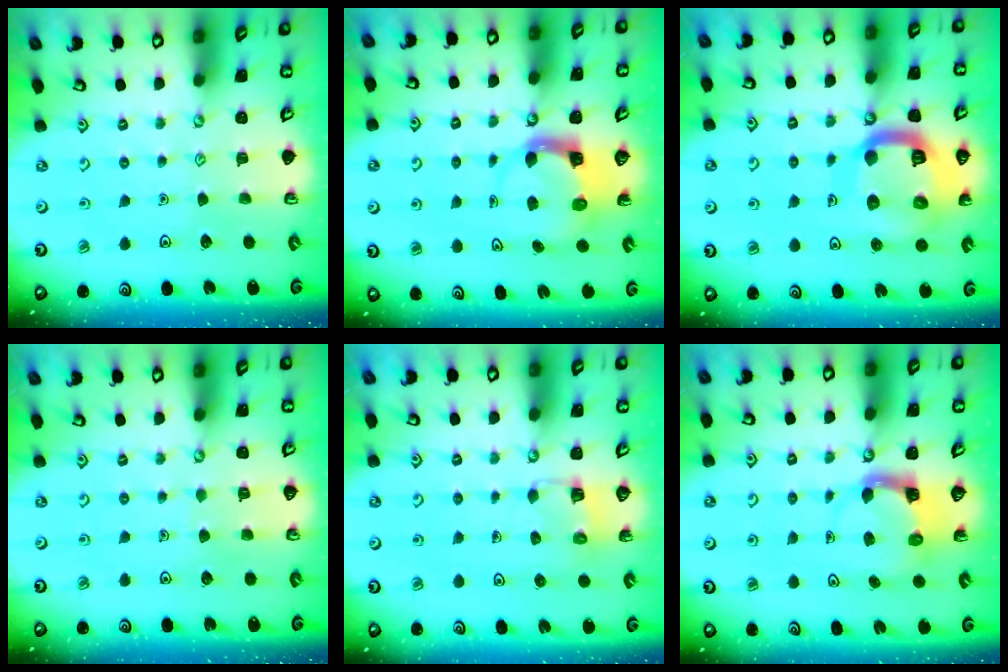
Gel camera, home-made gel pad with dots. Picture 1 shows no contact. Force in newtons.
{"total": 3.8, "press": 3.7, "slide": 0.5}
{"total": 19.0, "press": 18.9, "slide": 2.2}
{"total": 3.2, "press": 3.2, "slide": 0.3}
{"total": 3.1, "press": 3.1, "slide": 0.2}
{"total": 3.9, "press": 3.9, "slide": 0.4}